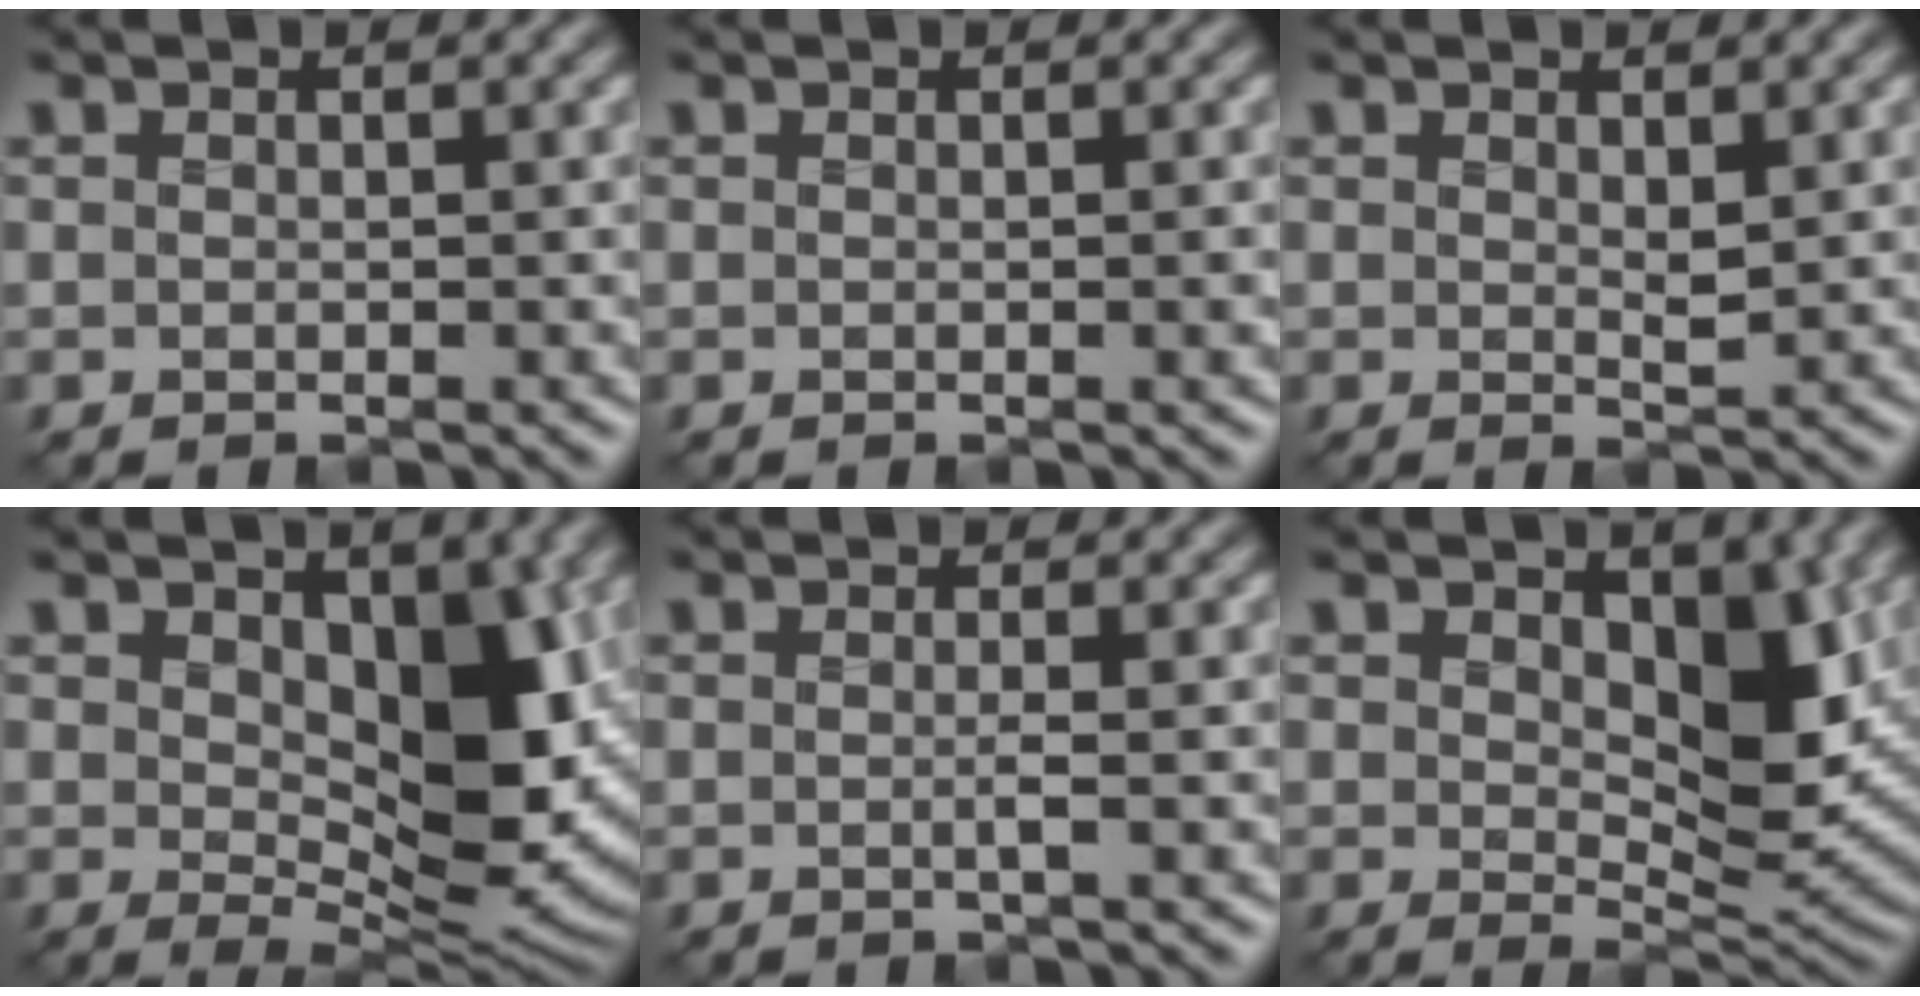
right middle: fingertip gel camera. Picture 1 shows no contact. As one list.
[{"total": 0.0}, {"total": 1.3, "force": [0.6, 0.5, 1.1], "torque": [-0.021, -0.006, 0.009]}, {"total": 8.8, "force": [1.6, 4.7, 7.3], "torque": [-0.118, -0.018, 0.026]}, {"total": 0.8, "force": [-0.5, -0.2, 0.6], "torque": [-0.017, -0.002, -0.013]}, {"total": 6.9, "force": [1.9, 3.7, 5.5], "torque": [-0.084, -0.018, 0.026]}]